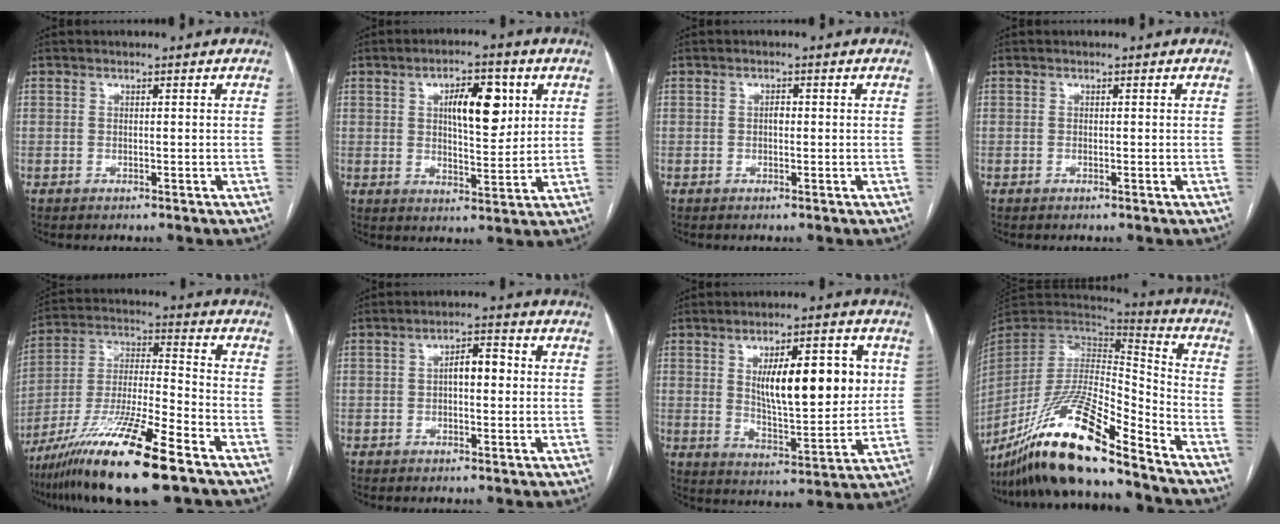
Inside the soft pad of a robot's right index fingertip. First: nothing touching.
{"total": 8.9, "force": [2.9, 3.2, 7.8], "torque": [-0.122, 0.010, 0.049]}
{"total": 1.0, "force": [0.0, 0.6, 0.8], "torque": [-0.010, 0.003, -0.002]}
{"total": 0.0}
{"total": 18.9, "force": [-12.1, 1.4, 14.4], "torque": [-0.282, -0.038, -0.219]}
{"total": 4.1, "force": [0.2, 1.6, 3.8], "torque": [-0.059, 0.017, 0.003]}
{"total": 14.5, "force": [3.4, 4.6, 13.3], "torque": [-0.200, 0.008, 0.059]}
{"total": 20.0, "force": [-15.2, 1.8, 12.8], "torque": [-0.268, -0.017, -0.285]}